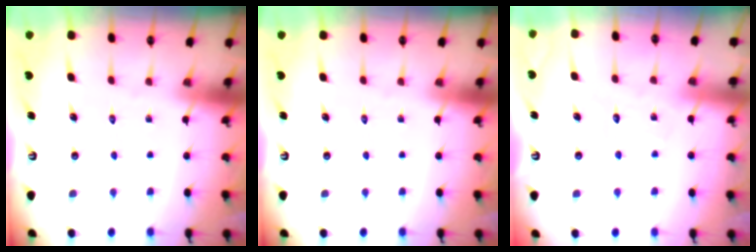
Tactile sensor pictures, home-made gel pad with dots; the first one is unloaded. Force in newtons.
{"total": 0.0}
{"total": 3.3, "press": 3.3, "slide": 0.3}